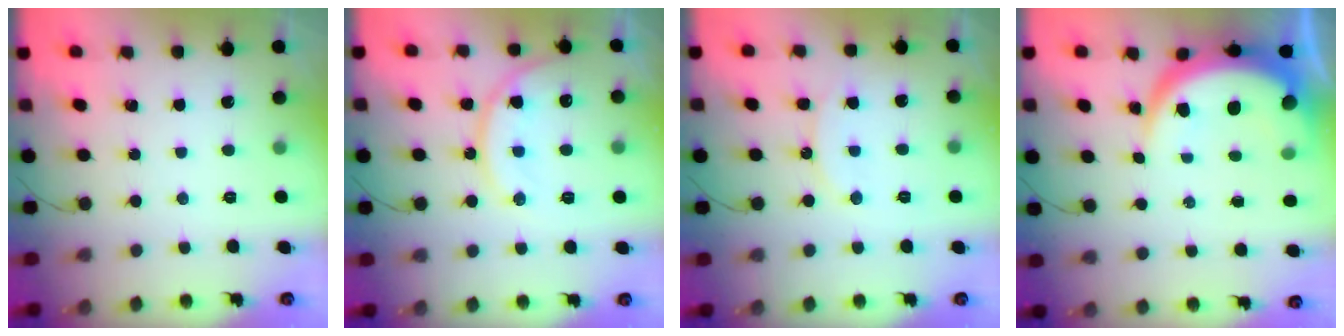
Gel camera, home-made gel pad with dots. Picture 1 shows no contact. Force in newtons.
{"total": 13.6, "press": 13.5, "slide": 1.3}
{"total": 9.6, "press": 9.6, "slide": 0.8}
{"total": 10.4, "press": 10.4, "slide": 1.0}